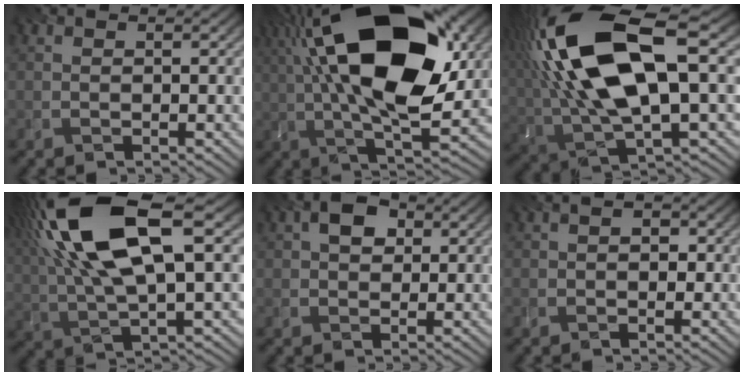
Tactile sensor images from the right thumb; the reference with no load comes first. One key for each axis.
{"total": 20.3, "fx": 4.7, "fy": 8.8, "fz": 17.6, "tx": -0.304, "ty": 0.042, "tz": 0.054}
{"total": 18.1, "fx": 3.8, "fy": 7.4, "fz": 16.1, "tx": -0.341, "ty": 0.014, "tz": 0.066}
{"total": 16.6, "fx": 5.9, "fy": 5.3, "fz": 14.6, "tx": -0.331, "ty": 0.023, "tz": 0.104}
{"total": 2.8, "fx": 0.9, "fy": 1.9, "fz": 1.9, "tx": -0.035, "ty": 0.008, "tz": 0.008}
{"total": 1.1, "fx": -0.5, "fy": 0.5, "fz": 0.8, "tx": -0.011, "ty": 0.000, "tz": -0.008}